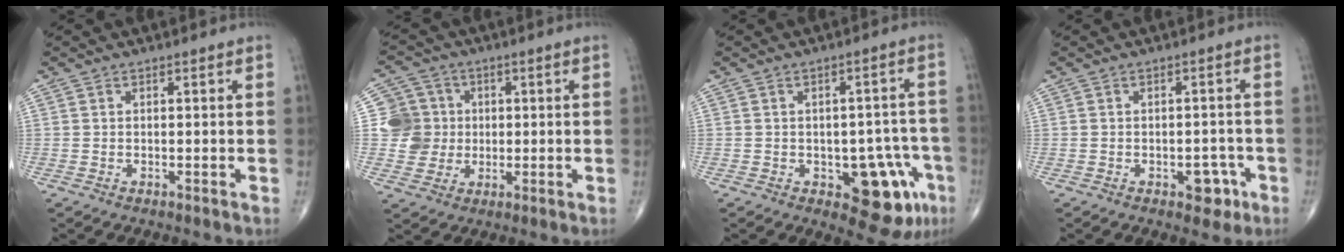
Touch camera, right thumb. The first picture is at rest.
{"total": 8.0, "force": [0.6, 7.9, 1.2], "torque": [0.010, 0.008, 0.009]}
{"total": 11.3, "force": [-4.5, 5.6, 8.8], "torque": [-0.061, 0.020, -0.049]}
{"total": 4.3, "force": [-2.0, 2.5, 2.9], "torque": [-0.015, 0.012, -0.023]}